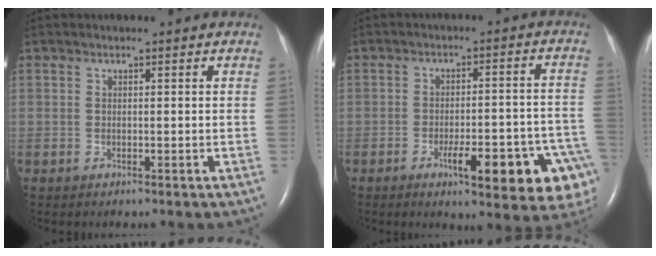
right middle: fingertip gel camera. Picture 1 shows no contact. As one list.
[{"total": 15.4, "force": [-7.9, 3.2, 12.9], "torque": [-0.083, 0.024, -0.092]}]